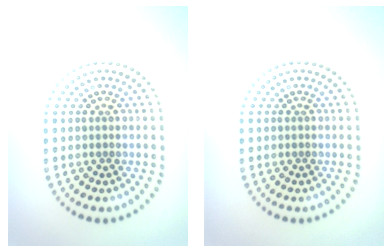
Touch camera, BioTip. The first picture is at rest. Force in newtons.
{"total": 0.0}